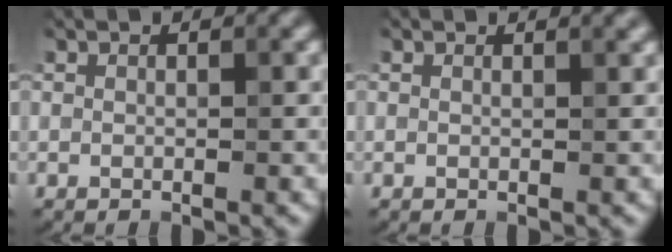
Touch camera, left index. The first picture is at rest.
{"total": 1.1, "force": [0.9, 0.3, 0.5], "torque": [-0.004, -0.003, 0.005]}